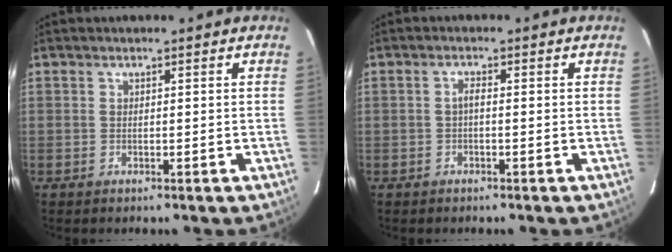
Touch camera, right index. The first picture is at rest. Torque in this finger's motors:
{"motor_torque": [0.26, -0.07, 0.18, 0.05]}